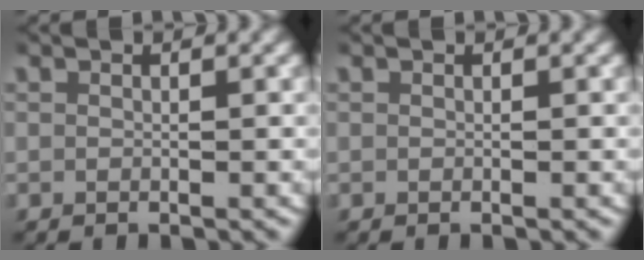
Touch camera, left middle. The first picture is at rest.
{"total": 0.0}